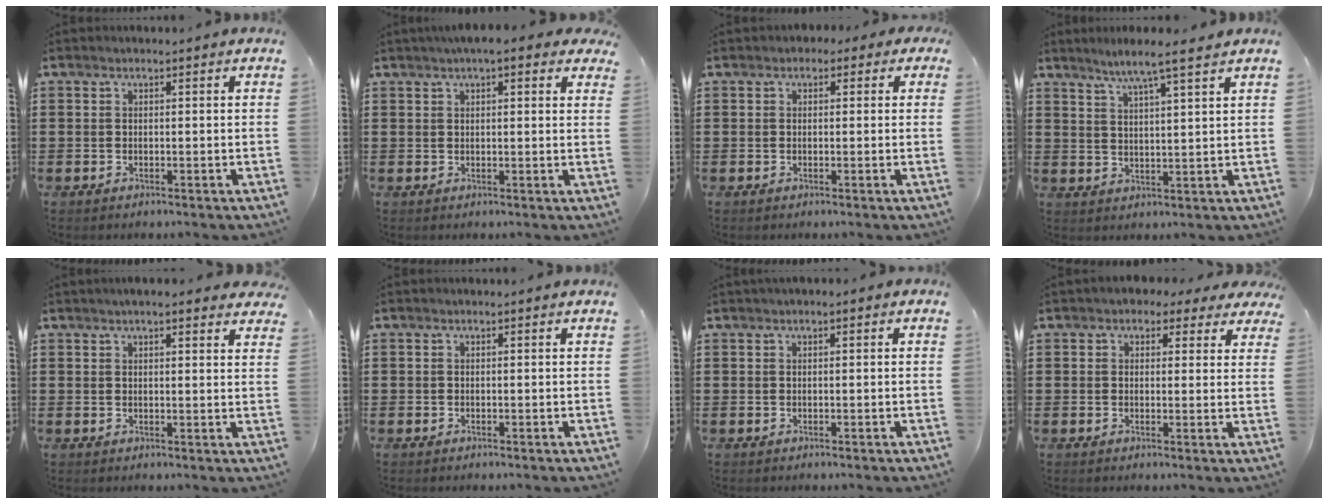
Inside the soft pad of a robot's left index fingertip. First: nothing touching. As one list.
[{"total": 3.2, "force": [2.2, 0.7, 2.2], "torque": [-0.049, 0.004, 0.039]}, {"total": 1.3, "force": [-0.1, 1.1, 0.6], "torque": [-0.016, 0.008, -0.004]}, {"total": 5.5, "force": [4.5, -0.4, 3.2], "torque": [-0.076, -0.011, 0.077]}, {"total": 3.2, "force": [2.8, 0.3, 1.7], "torque": [-0.039, 0.003, 0.050]}, {"total": 0.0}, {"total": 0.5, "force": [0.1, 0.2, 0.5], "torque": [-0.009, 0.001, 0.002]}, {"total": 2.6, "force": [1.7, 1.6, 1.0], "torque": [-0.021, 0.005, 0.029]}]